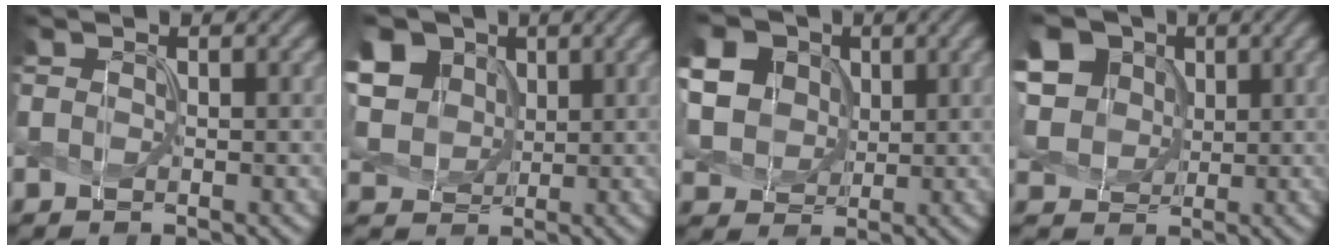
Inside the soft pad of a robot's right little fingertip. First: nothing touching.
{"total": 10.9, "force": [4.0, 8.6, 5.4], "torque": [-0.142, 0.026, 0.070]}
{"total": 13.2, "force": [4.7, 10.6, 6.2], "torque": [-0.179, 0.027, 0.089]}
{"total": 12.6, "force": [4.2, 10.1, 6.1], "torque": [-0.158, 0.023, 0.072]}